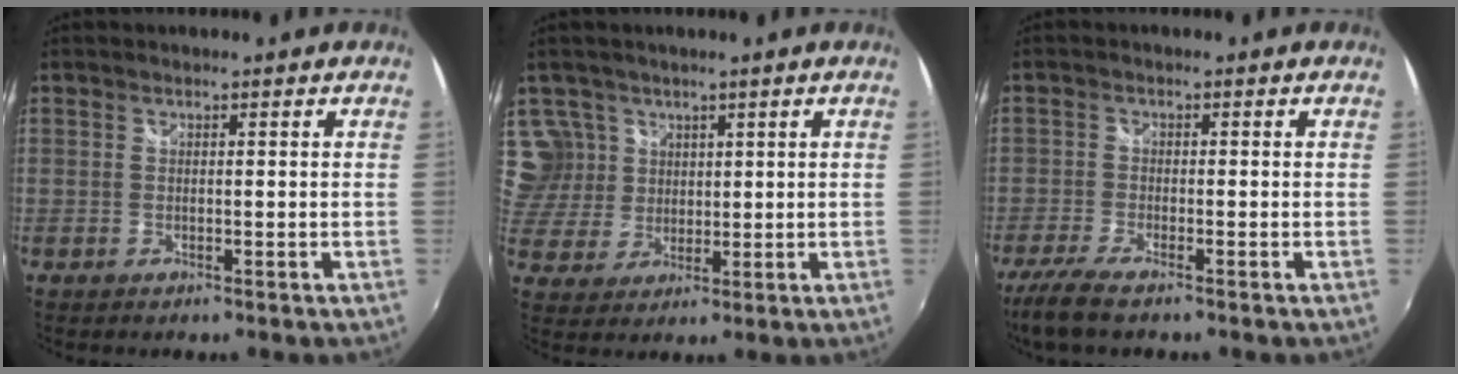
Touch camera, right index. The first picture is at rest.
{"total": 7.6, "force": [3.8, 6.5, 1.1], "torque": [-0.022, 0.008, 0.081]}
{"total": 6.2, "force": [-4.9, 1.2, 3.7], "torque": [-0.101, -0.023, -0.096]}